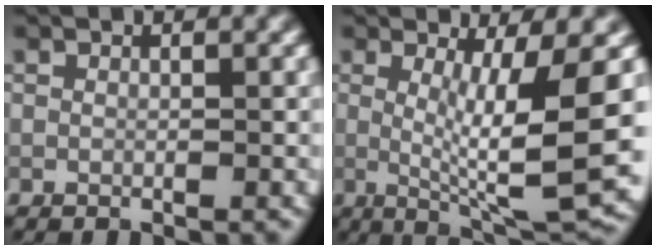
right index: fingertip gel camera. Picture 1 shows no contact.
{"total": 10.2, "force": [0.2, 1.9, 10.0], "torque": [-0.149, -0.012, 0.008]}